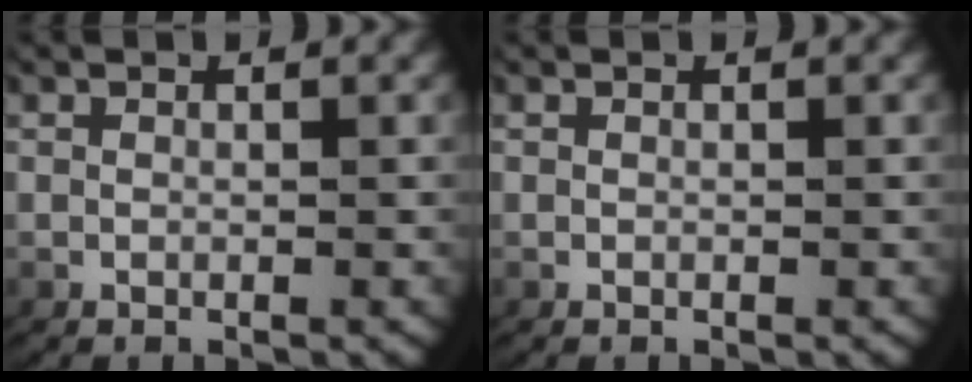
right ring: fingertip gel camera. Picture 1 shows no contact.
{"total": 0.0}